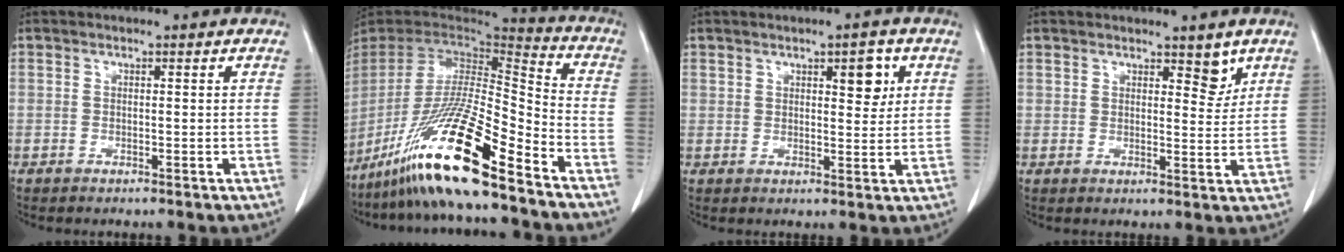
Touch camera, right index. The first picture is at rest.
{"total": 21.0, "force": [-14.4, 0.9, 15.3], "torque": [-0.308, -0.040, -0.270]}
{"total": 4.3, "force": [2.0, 1.8, 3.4], "torque": [-0.043, -0.001, 0.029]}
{"total": 3.6, "force": [2.7, 1.7, 1.8], "torque": [-0.016, -0.010, 0.039]}